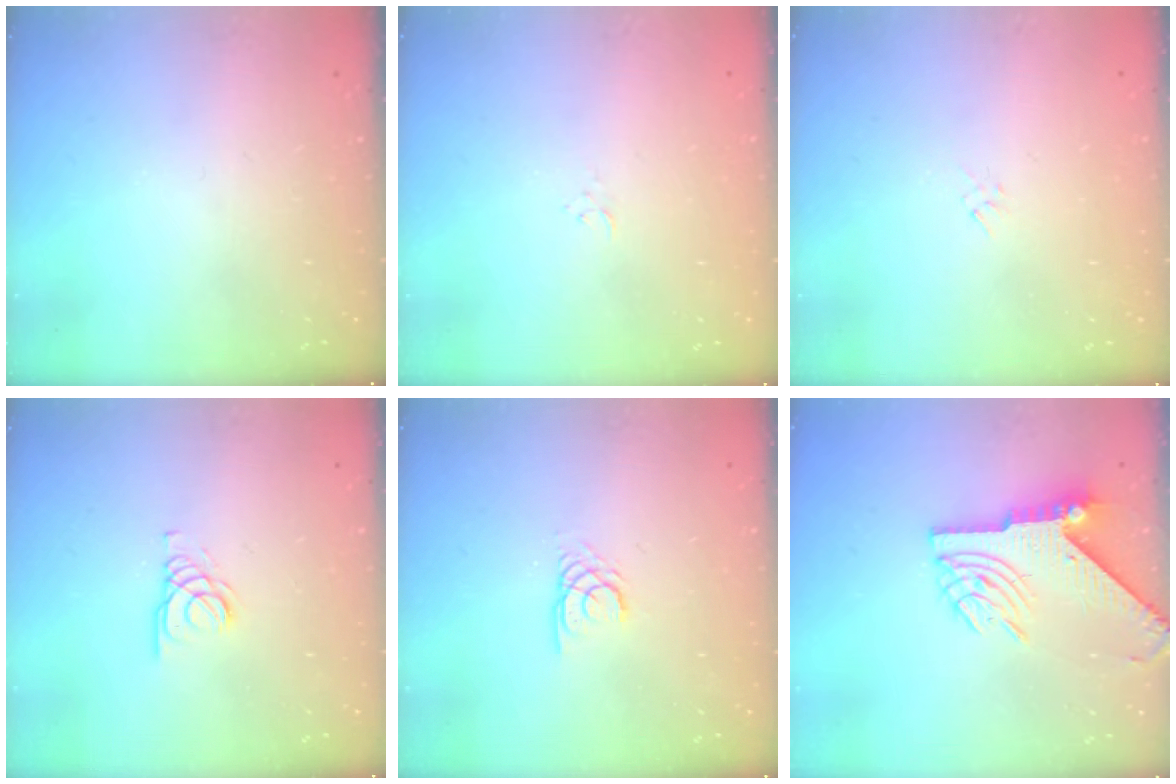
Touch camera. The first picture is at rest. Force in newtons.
{"total": 1.5, "press": 1.5, "slide": 0.2}
{"total": 1.8, "press": 1.8, "slide": 0.5}
{"total": 2.1, "press": 2.1, "slide": 0.2}
{"total": 2.0, "press": 2.0, "slide": 0.1}
{"total": 9.2, "press": 9.2, "slide": 1.1}